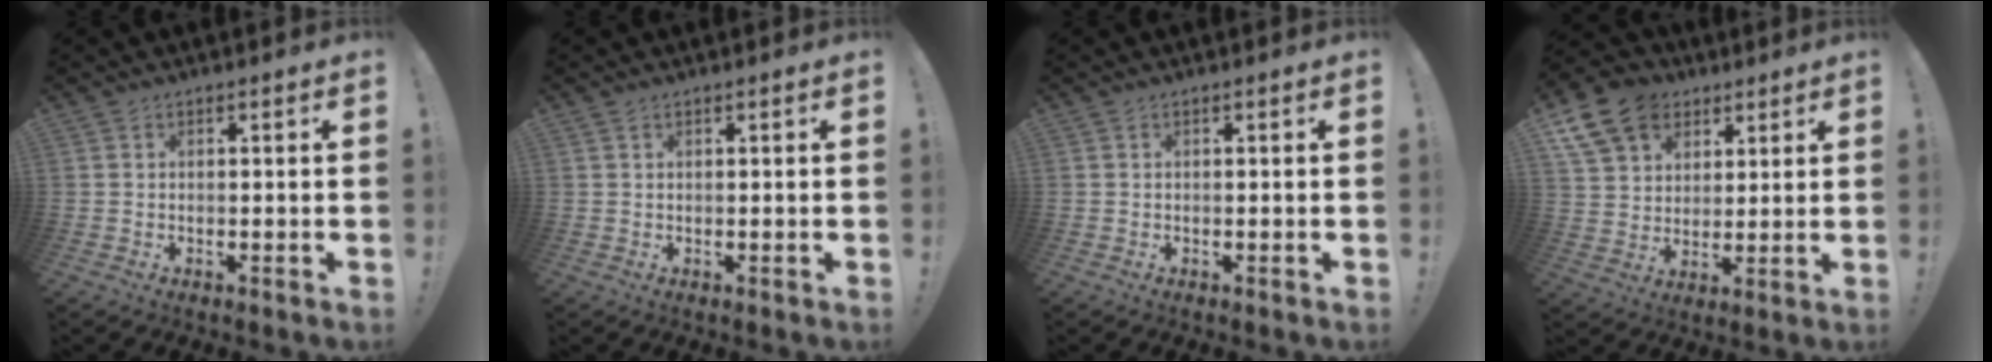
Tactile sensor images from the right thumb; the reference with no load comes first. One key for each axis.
{"total": 0.6, "fx": 0.5, "fy": 0.3, "fz": 0.3, "tx": -0.002, "ty": -0.001, "tz": 0.008}
{"total": 0.0}
{"total": 14.5, "fx": 7.6, "fy": 10.7, "fz": 6.1, "tx": -0.097, "ty": -0.038, "tz": 0.150}